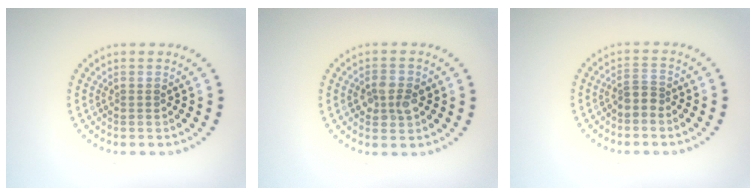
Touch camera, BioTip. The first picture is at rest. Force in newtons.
{"total": 2.5, "press": 2.5, "slide": 0.5}
{"total": 1.7, "press": 1.4, "slide": 1.1}